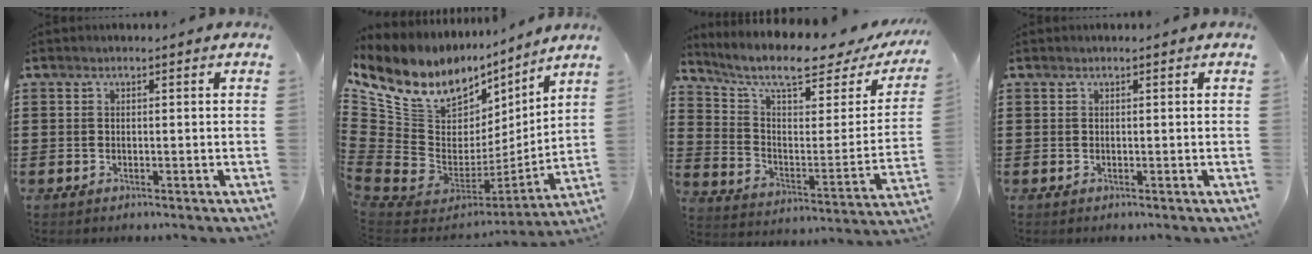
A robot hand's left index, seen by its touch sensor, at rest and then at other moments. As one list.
[{"total": 11.7, "force": [6.8, 8.0, 5.1], "torque": [-0.134, -0.068, 0.121]}, {"total": 8.8, "force": [6.9, 1.6, 5.2], "torque": [-0.119, -0.050, 0.113]}, {"total": 0.0}]